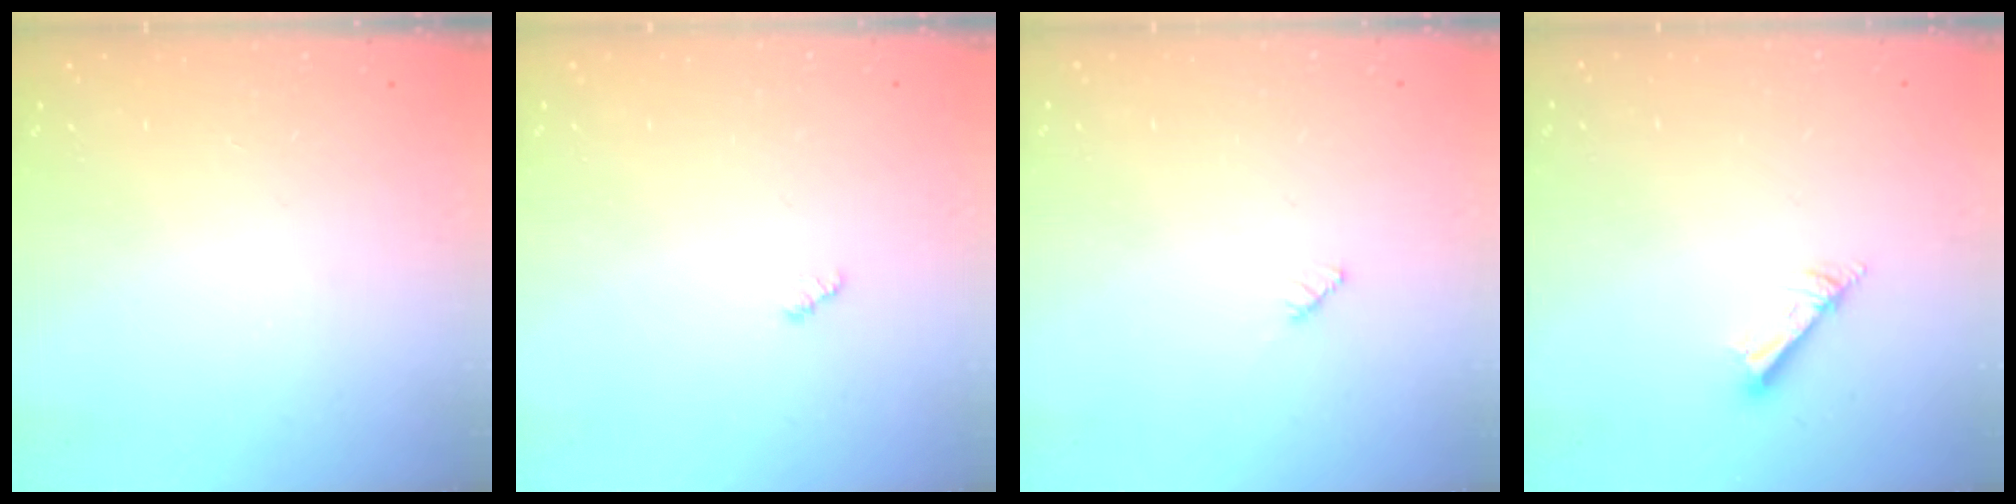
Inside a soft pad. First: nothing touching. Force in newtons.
{"total": 1.3, "press": 1.3, "slide": 0.2}
{"total": 1.9, "press": 1.9, "slide": 0.3}
{"total": 3.2, "press": 3.2, "slide": 0.0}